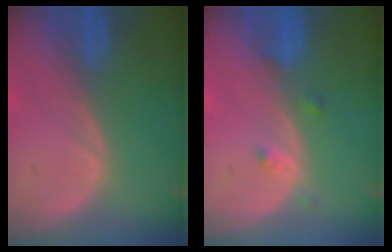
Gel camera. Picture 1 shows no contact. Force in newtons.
{"total": 1.6, "press": 1.5, "slide": 0.1}